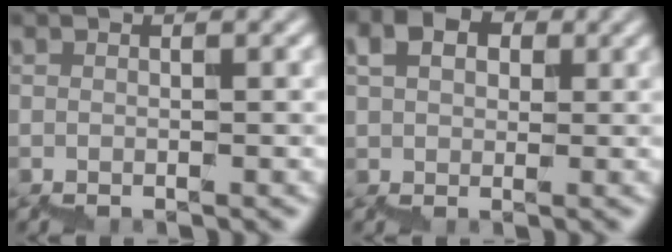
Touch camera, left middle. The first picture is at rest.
{"total": 2.6, "force": [1.2, 2.0, 1.3], "torque": [-0.025, 0.012, 0.020]}